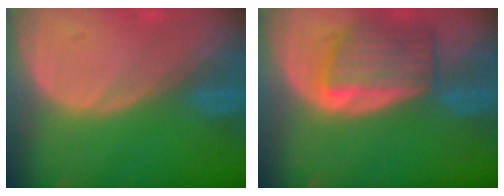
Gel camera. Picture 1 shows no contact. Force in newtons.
{"total": 6.4, "press": 6.3, "slide": 1.3}